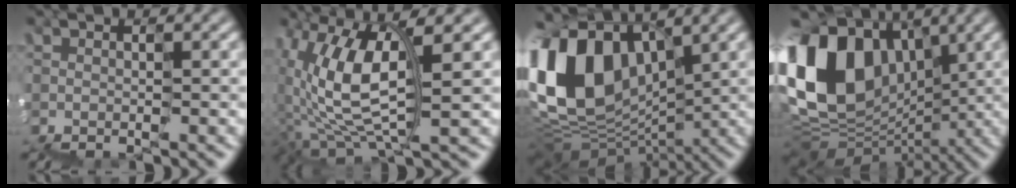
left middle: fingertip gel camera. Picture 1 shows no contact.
{"total": 5.9, "force": [2.0, 2.5, 5.0], "torque": [-0.121, 0.010, 0.037]}
{"total": 11.2, "force": [3.3, 8.4, 6.7], "torque": [-0.171, 0.024, 0.052]}
{"total": 12.2, "force": [3.3, 9.6, 6.6], "torque": [-0.143, 0.036, 0.053]}